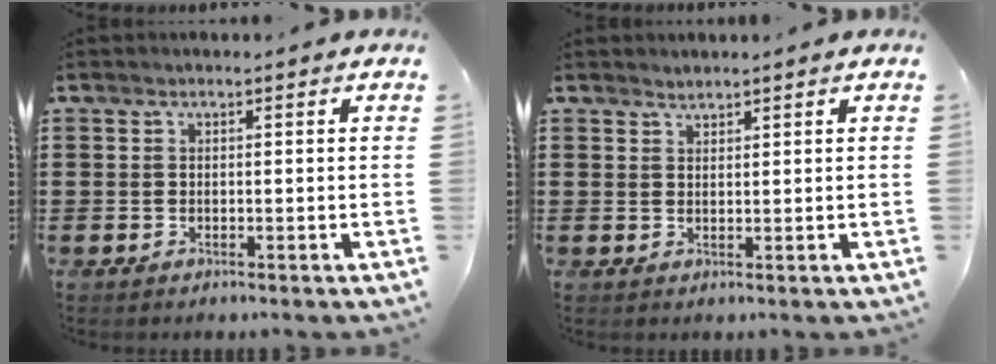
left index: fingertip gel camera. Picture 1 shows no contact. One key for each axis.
{"total": 1.1, "fx": 1.1, "fy": 0.1, "fz": -0.1, "tx": 0.000, "ty": 0.000, "tz": 0.022}